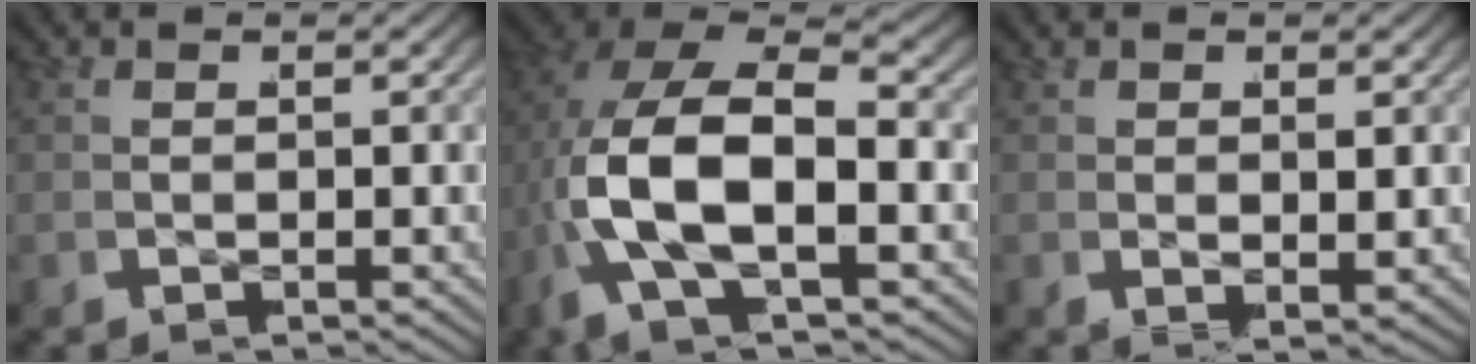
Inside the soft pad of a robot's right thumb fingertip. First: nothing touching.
{"total": 13.5, "force": [0.4, 7.8, 11.0], "torque": [-0.249, -0.028, 0.011]}
{"total": 0.7, "force": [0.6, -0.2, 0.4], "torque": [-0.004, -0.002, 0.014]}